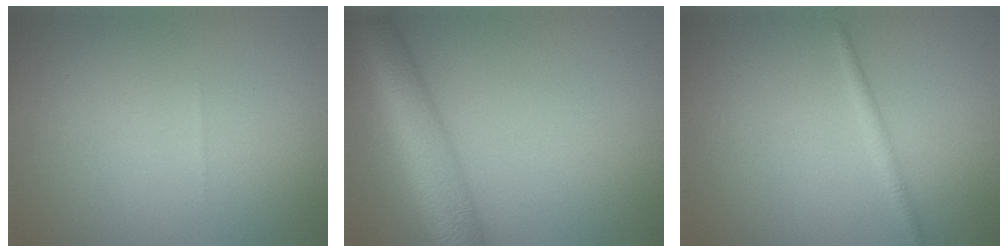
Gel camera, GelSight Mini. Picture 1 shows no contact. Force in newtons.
{"total": 7.9, "press": 7.9, "slide": 0.3}
{"total": 1.0, "press": 1.0, "slide": 0.0}